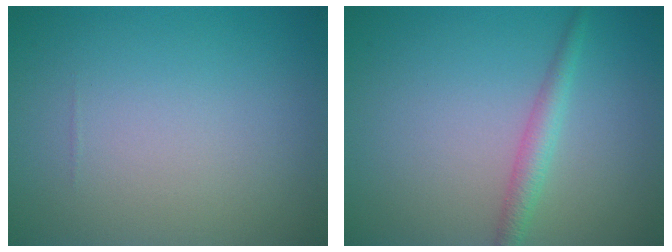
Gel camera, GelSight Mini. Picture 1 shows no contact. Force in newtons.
{"total": 2.0, "press": 2.0, "slide": 0.0}